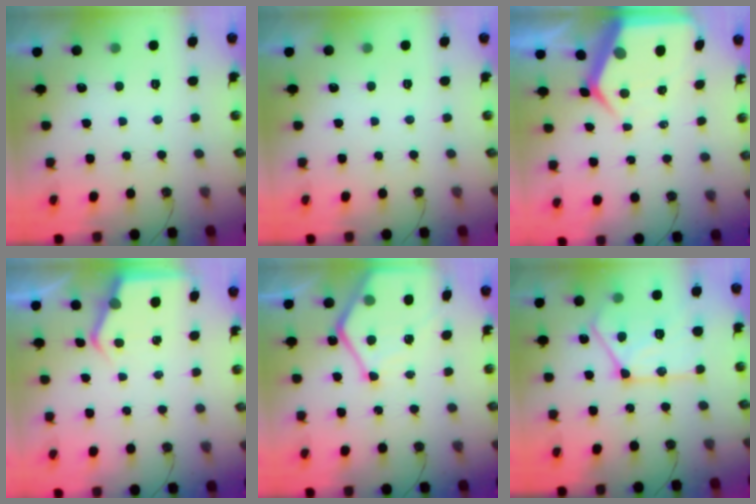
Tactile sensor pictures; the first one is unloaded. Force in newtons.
{"total": 0.0}
{"total": 9.5, "press": 9.4, "slide": 0.9}
{"total": 4.7, "press": 4.6, "slide": 0.3}
{"total": 11.8, "press": 11.8, "slide": 1.0}
{"total": 17.5, "press": 17.5, "slide": 1.4}